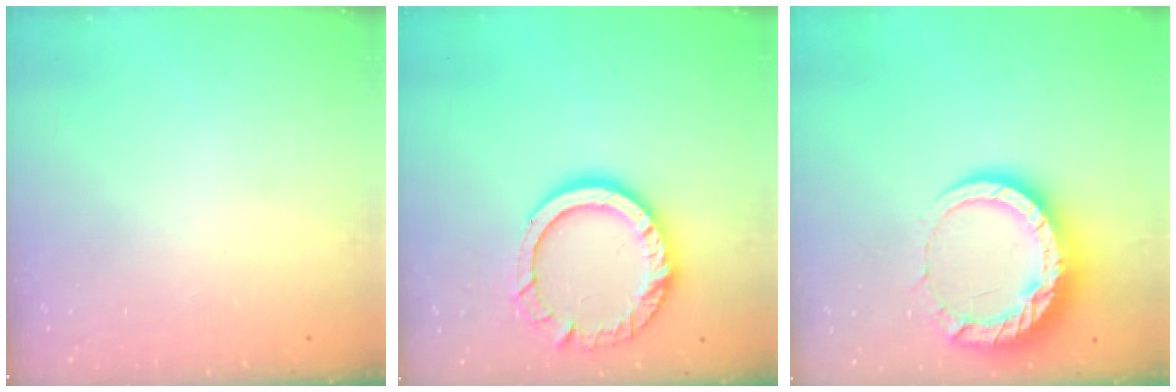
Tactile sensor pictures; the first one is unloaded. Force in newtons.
{"total": 15.6, "press": 15.5, "slide": 1.4}
{"total": 14.0, "press": 14.0, "slide": 1.2}